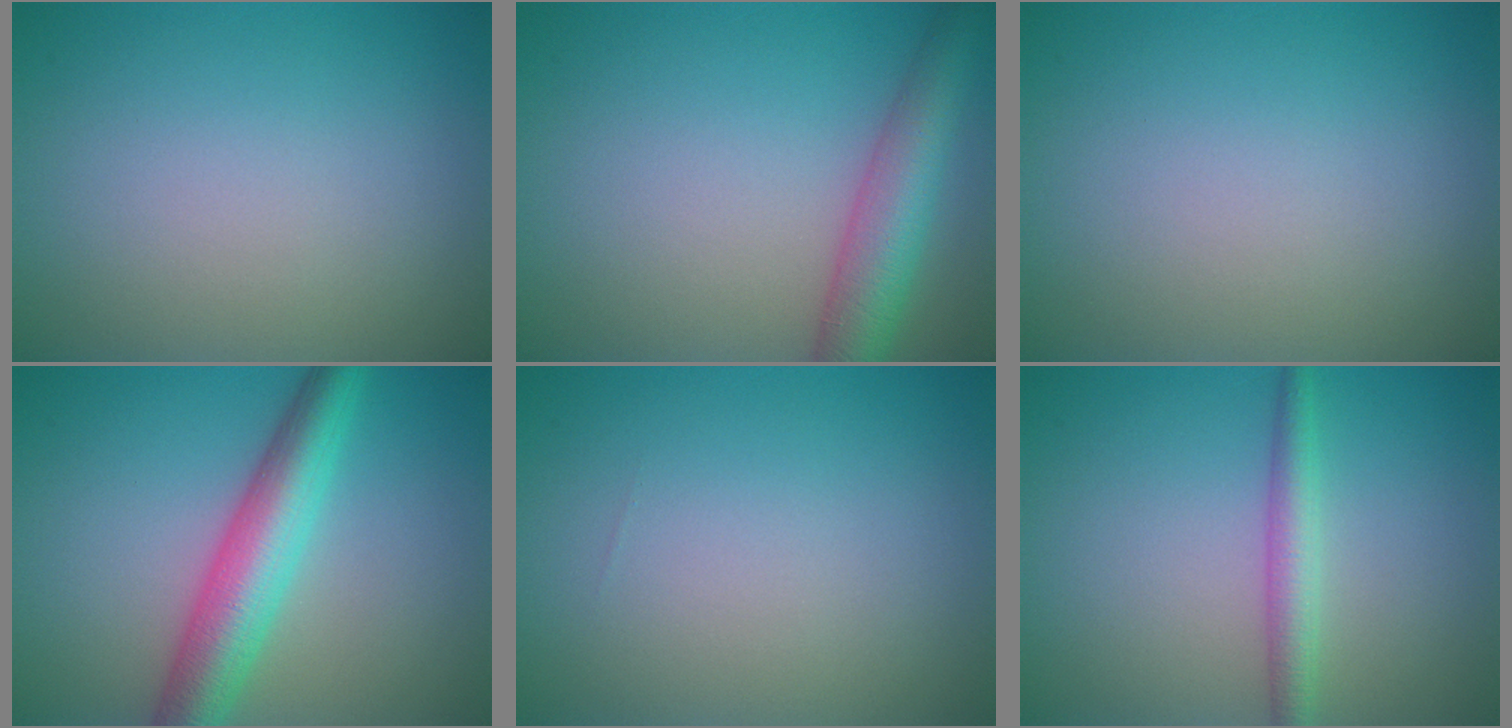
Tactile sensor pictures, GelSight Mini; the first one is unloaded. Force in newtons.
{"total": 5.6, "press": 5.6, "slide": 0.2}
{"total": 0.0}
{"total": 6.4, "press": 6.3, "slide": 0.2}
{"total": 0.0}
{"total": 2.5, "press": 2.5, "slide": 0.1}